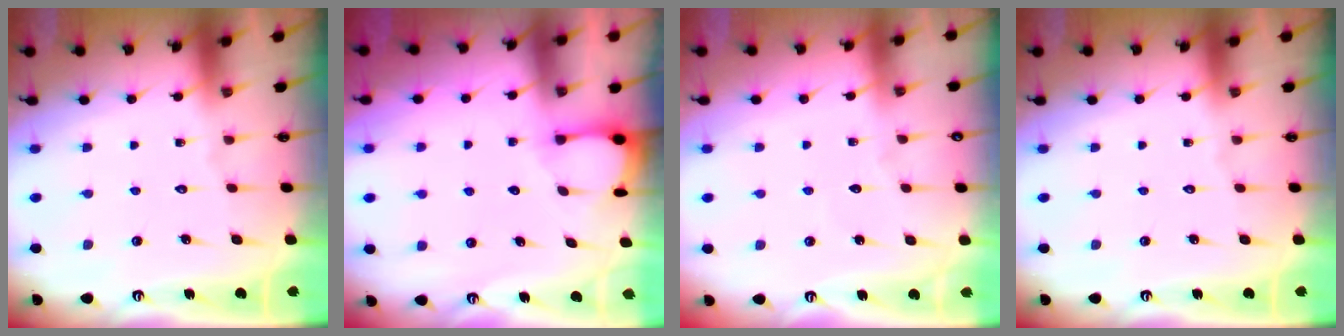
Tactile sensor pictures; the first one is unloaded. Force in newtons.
{"total": 2.4, "press": 2.3, "slide": 0.4}
{"total": 2.1, "press": 2.1, "slide": 0.3}
{"total": 0.0}